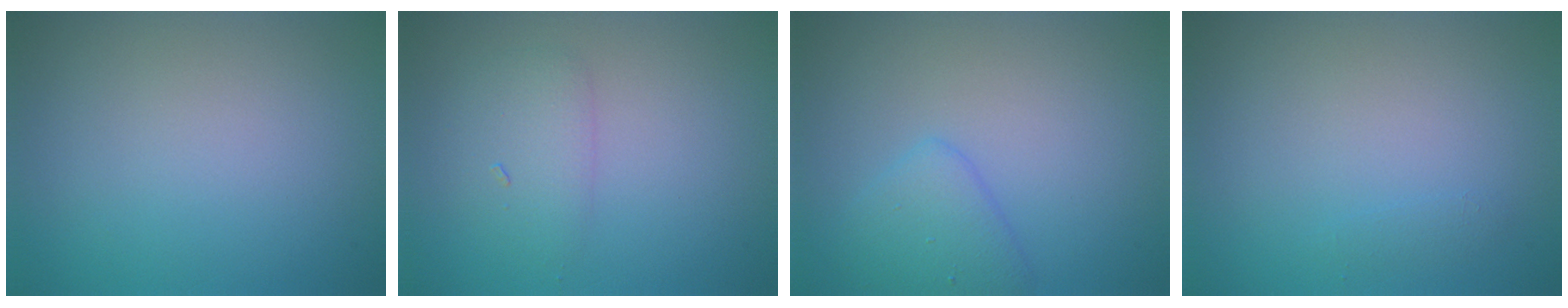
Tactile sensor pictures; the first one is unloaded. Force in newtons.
{"total": 2.1, "press": 2.1, "slide": 0.1}
{"total": 2.5, "press": 2.5, "slide": 0.1}
{"total": 0.5, "press": 0.5, "slide": 0.1}